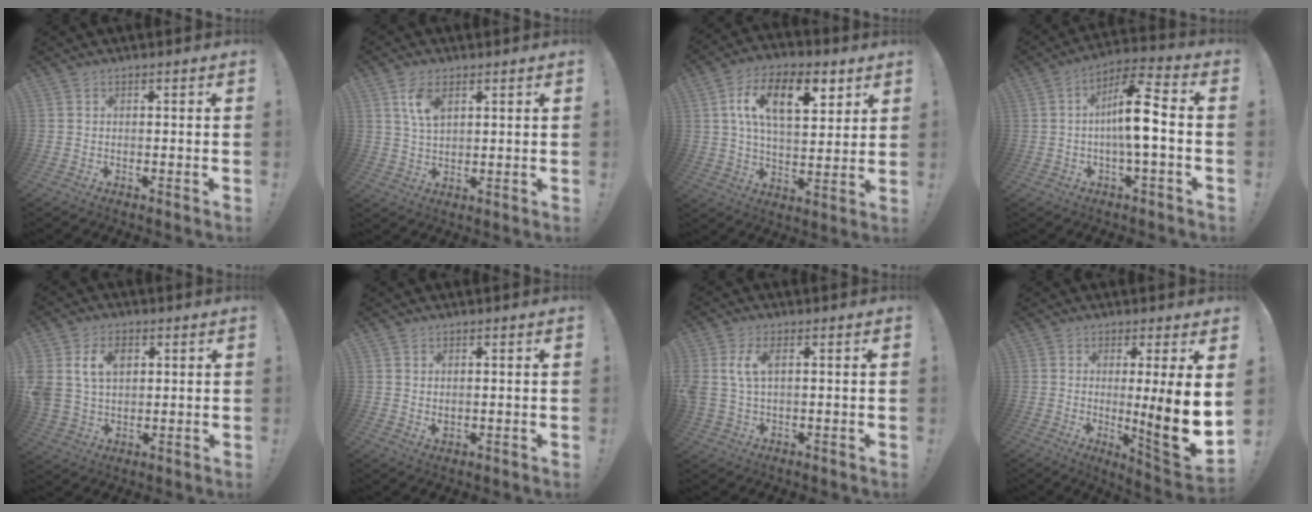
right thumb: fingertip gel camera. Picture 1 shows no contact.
{"total": 6.8, "force": [3.4, 3.7, 4.6], "torque": [-0.072, -0.011, 0.061]}
{"total": 16.5, "force": [6.8, 8.3, 12.5], "torque": [-0.199, -0.010, 0.115]}
{"total": 13.0, "force": [-0.4, 3.2, 12.6], "torque": [-0.208, 0.006, -0.013]}
{"total": 10.3, "force": [4.0, 7.7, 5.6], "torque": [-0.100, -0.009, 0.078]}
{"total": 1.7, "force": [1.3, 0.9, 0.7], "torque": [-0.006, -0.005, 0.023]}
{"total": 6.7, "force": [2.0, 3.6, 5.2], "torque": [-0.107, 0.000, 0.036]}
{"total": 13.4, "force": [0.1, 0.2, 13.4], "torque": [-0.179, -0.026, 0.002]}